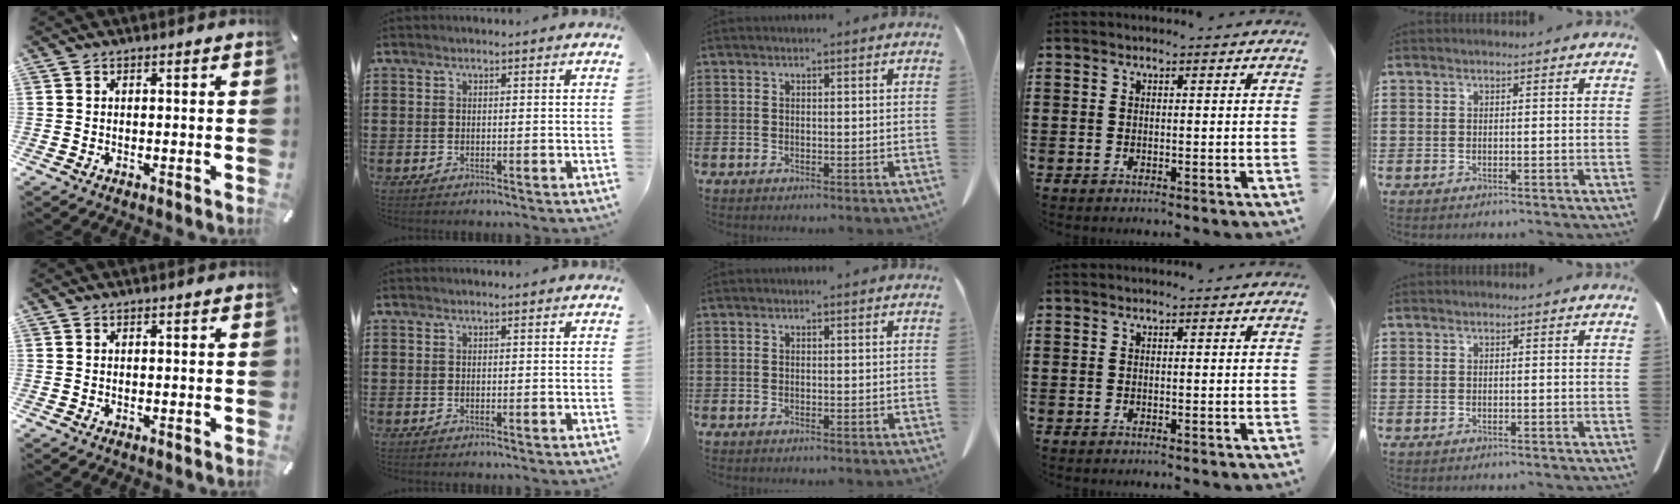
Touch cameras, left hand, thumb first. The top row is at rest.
{}